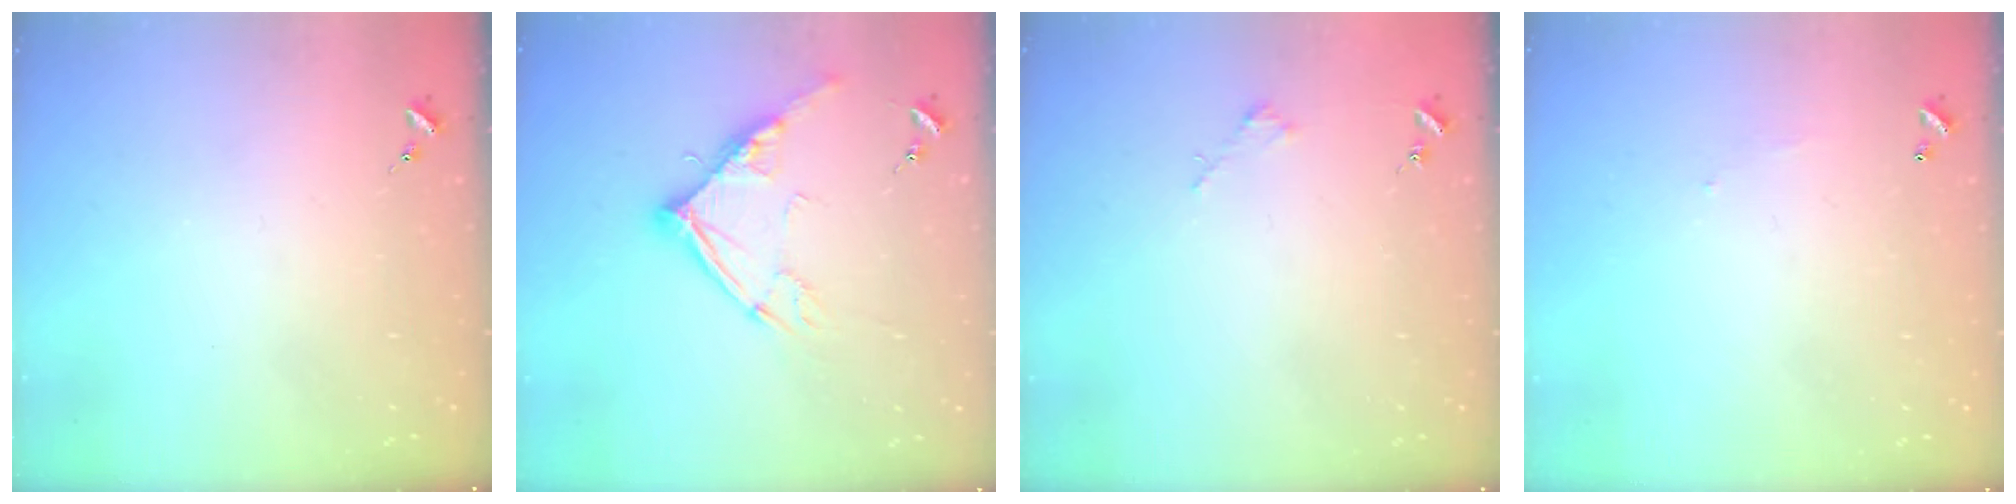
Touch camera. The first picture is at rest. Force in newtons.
{"total": 12.9, "press": 12.8, "slide": 1.3}
{"total": 1.8, "press": 1.8, "slide": 0.2}
{"total": 3.7, "press": 3.7, "slide": 0.2}